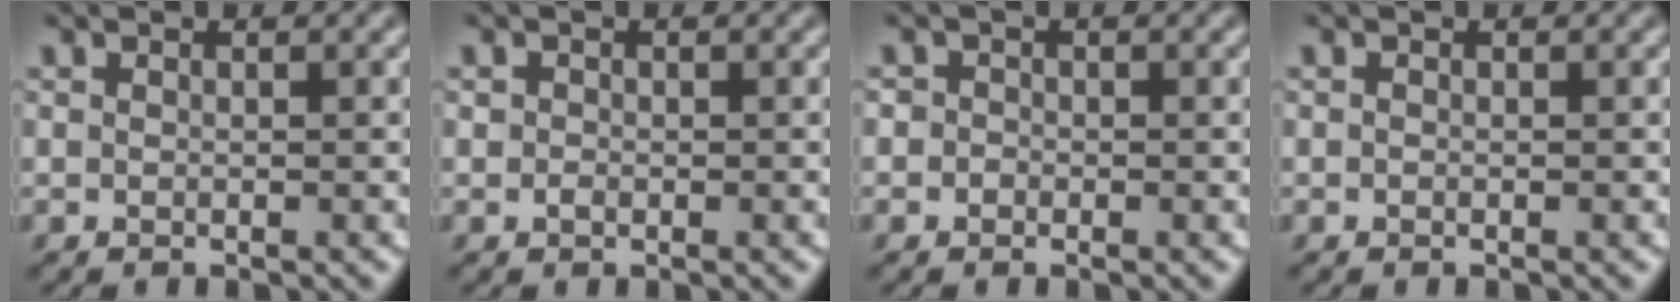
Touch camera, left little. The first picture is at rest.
{"total": 0.6, "force": [-0.2, 0.6, 0.2], "torque": [-0.003, 0.000, -0.008]}
{"total": 1.7, "force": [0.2, 1.6, 0.7], "torque": [0.009, 0.011, -0.021]}
{"total": 0.0}